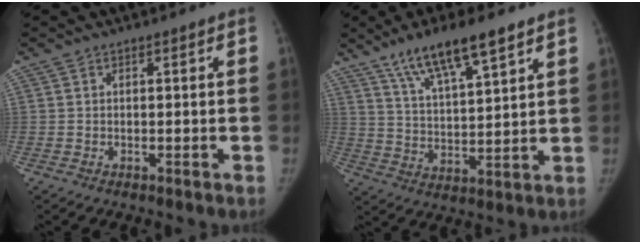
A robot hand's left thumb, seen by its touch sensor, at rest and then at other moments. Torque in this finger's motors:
{"motor_torque": [0.04, 0.13, 0.30, -0.25, 0.05]}